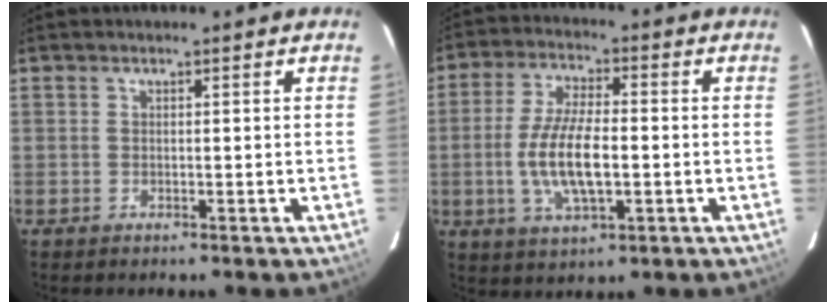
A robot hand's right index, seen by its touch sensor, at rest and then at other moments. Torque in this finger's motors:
{"motor_torque": [1.78, -0.36, 1.01, 0.21]}